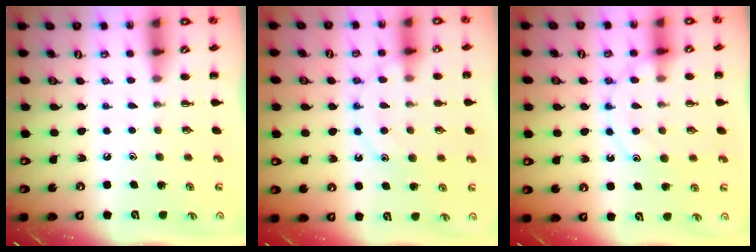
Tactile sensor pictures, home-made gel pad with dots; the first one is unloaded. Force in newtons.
{"total": 11.8, "press": 11.8, "slide": 0.7}
{"total": 12.5, "press": 12.5, "slide": 0.9}